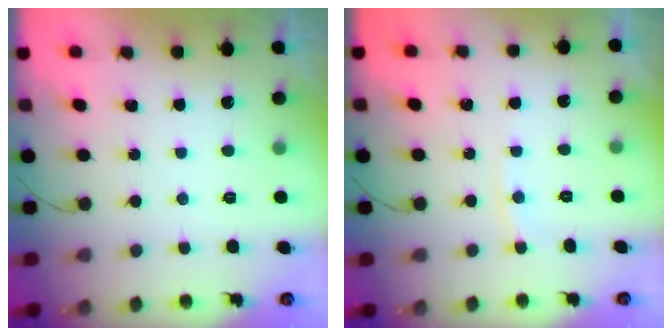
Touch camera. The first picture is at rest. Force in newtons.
{"total": 3.4, "press": 3.4, "slide": 0.5}